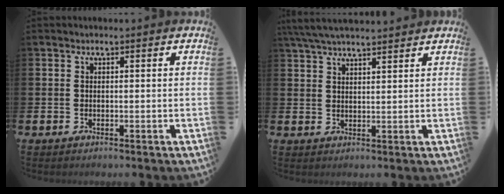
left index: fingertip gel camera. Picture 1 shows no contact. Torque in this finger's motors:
{"motor_torque": [0.97, -1.17, 0.29, 0.21]}